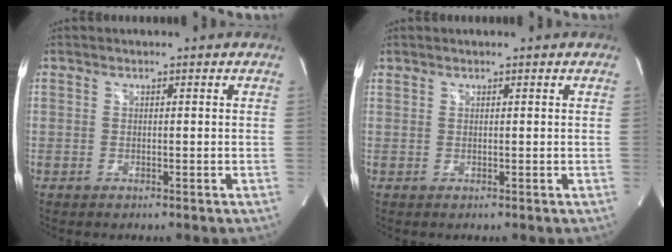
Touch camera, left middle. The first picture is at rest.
{"total": 0.6, "force": [0.6, 0.0, 0.1], "torque": [-0.009, 0.009, 0.017]}